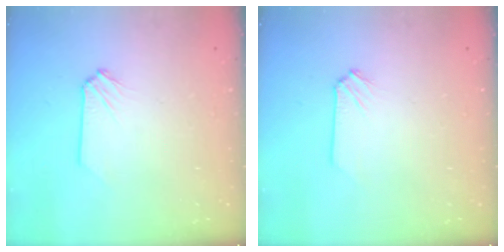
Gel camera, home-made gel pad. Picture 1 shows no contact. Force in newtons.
{"total": 0.0}